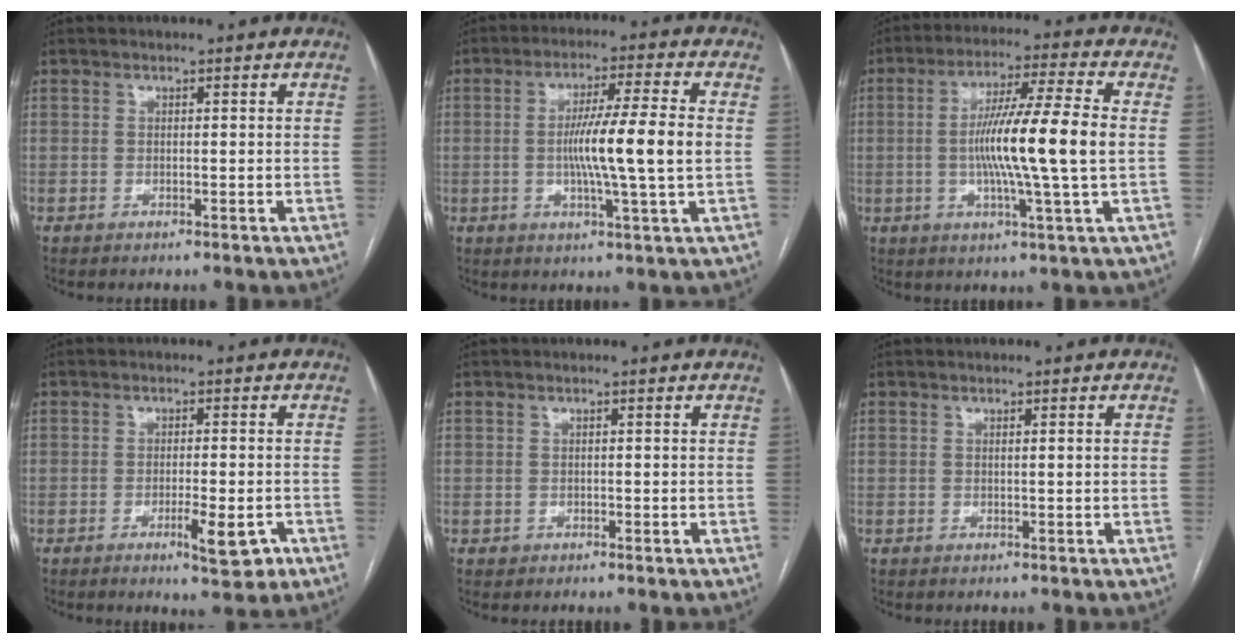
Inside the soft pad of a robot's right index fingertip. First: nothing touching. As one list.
[{"total": 10.8, "force": [-0.4, -0.8, 10.7], "torque": [-0.190, -0.001, -0.009]}, {"total": 13.7, "force": [-0.4, -0.9, 13.7], "torque": [-0.247, 0.002, -0.013]}, {"total": 5.6, "force": [-2.6, 1.1, 4.8], "torque": [-0.069, -0.004, -0.030]}, {"total": 0.7, "force": [-0.2, 0.7, 0.0], "torque": [0.001, 0.005, -0.004]}, {"total": 0.7, "force": [0.1, -0.1, 0.7], "torque": [-0.012, 0.002, 0.003]}]